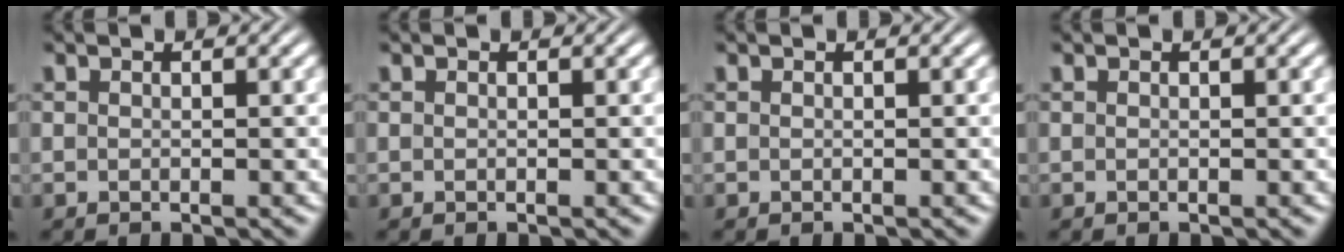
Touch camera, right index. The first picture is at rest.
{"total": 0.0}
{"total": 0.0}
{"total": 0.0}